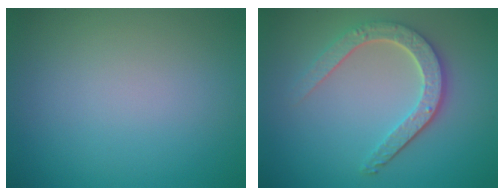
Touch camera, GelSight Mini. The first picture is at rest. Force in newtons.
{"total": 4.3, "press": 3.6, "slide": 2.4}